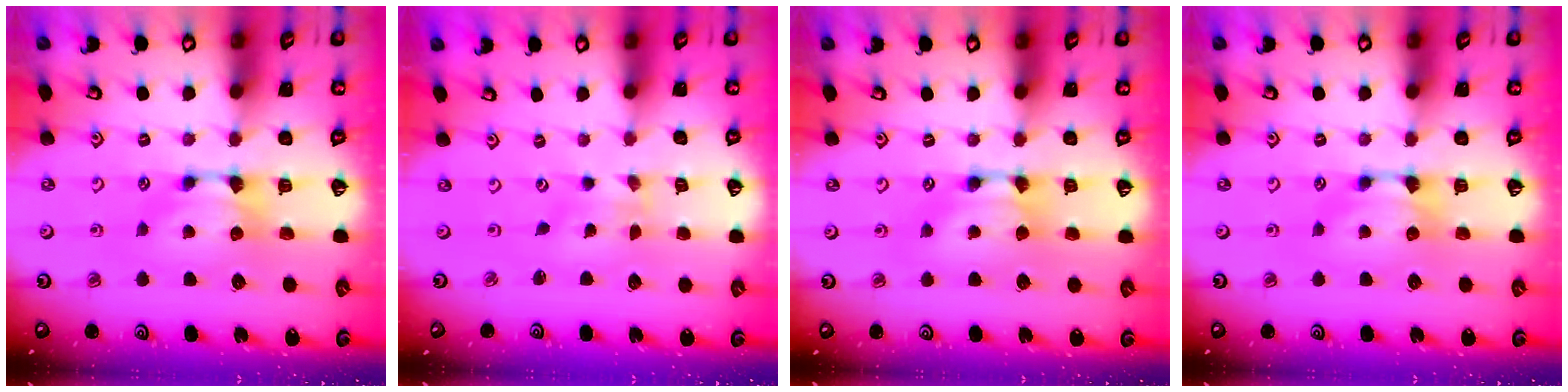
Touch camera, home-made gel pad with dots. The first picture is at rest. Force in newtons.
{"total": 4.3, "press": 4.3, "slide": 0.7}
{"total": 1.4, "press": 1.4, "slide": 0.1}
{"total": 0.0}